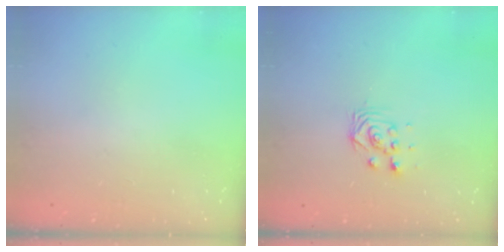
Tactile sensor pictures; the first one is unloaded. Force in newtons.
{"total": 3.1, "press": 3.1, "slide": 0.0}